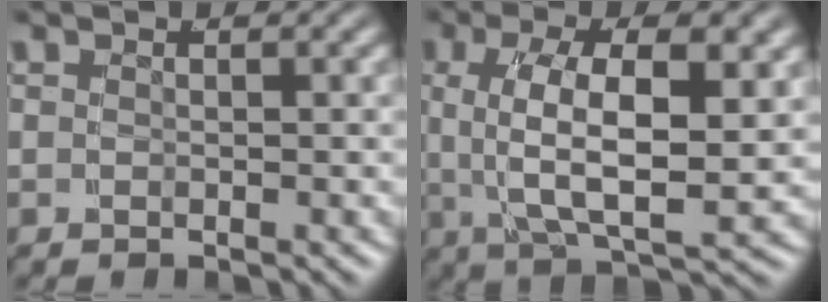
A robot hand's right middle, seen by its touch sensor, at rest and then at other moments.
{"total": 7.3, "force": [0.8, 2.9, 6.7], "torque": [-0.120, -0.005, 0.019]}